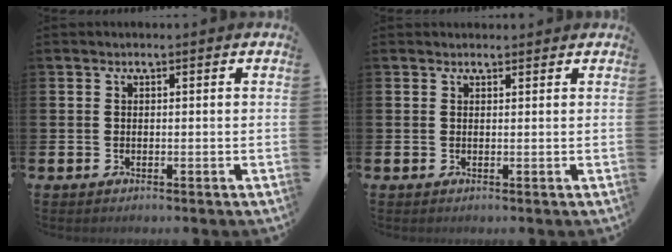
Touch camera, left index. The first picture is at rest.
{"total": 0.8, "force": [0.8, 0.2, 0.1], "torque": [0.009, -0.001, 0.012]}